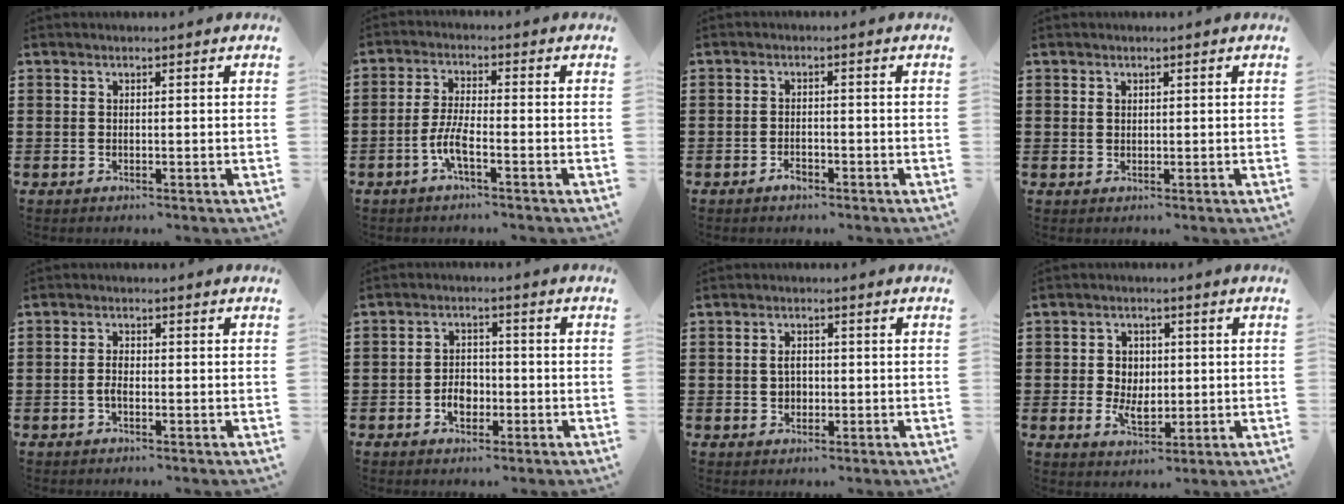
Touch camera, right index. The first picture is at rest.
{"total": 4.9, "force": [-2.3, 0.8, 4.2], "torque": [-0.108, -0.013, -0.049]}
{"total": 1.7, "force": [-1.3, 0.7, 0.9], "torque": [-0.020, -0.003, -0.025]}
{"total": 0.9, "force": [0.4, 0.7, 0.2], "torque": [-0.005, 0.003, 0.009]}
{"total": 2.0, "force": [-0.7, 0.7, 1.7], "torque": [-0.042, -0.004, -0.013]}
{"total": 3.9, "force": [-1.3, 2.7, 2.5], "torque": [-0.042, -0.002, -0.025]}
{"total": 2.4, "force": [0.0, 1.7, 1.7], "torque": [-0.037, 0.004, -0.001]}
{"total": 4.7, "force": [-0.4, 3.6, 2.9], "torque": [-0.064, 0.012, -0.009]}